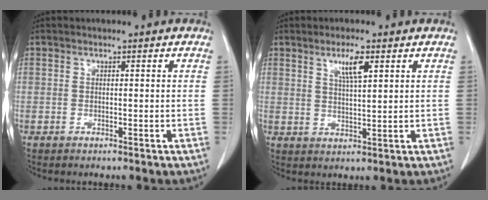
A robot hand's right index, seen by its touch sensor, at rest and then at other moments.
{"total": 4.5, "force": [2.3, 0.6, 3.8], "torque": [-0.070, 0.000, 0.042]}